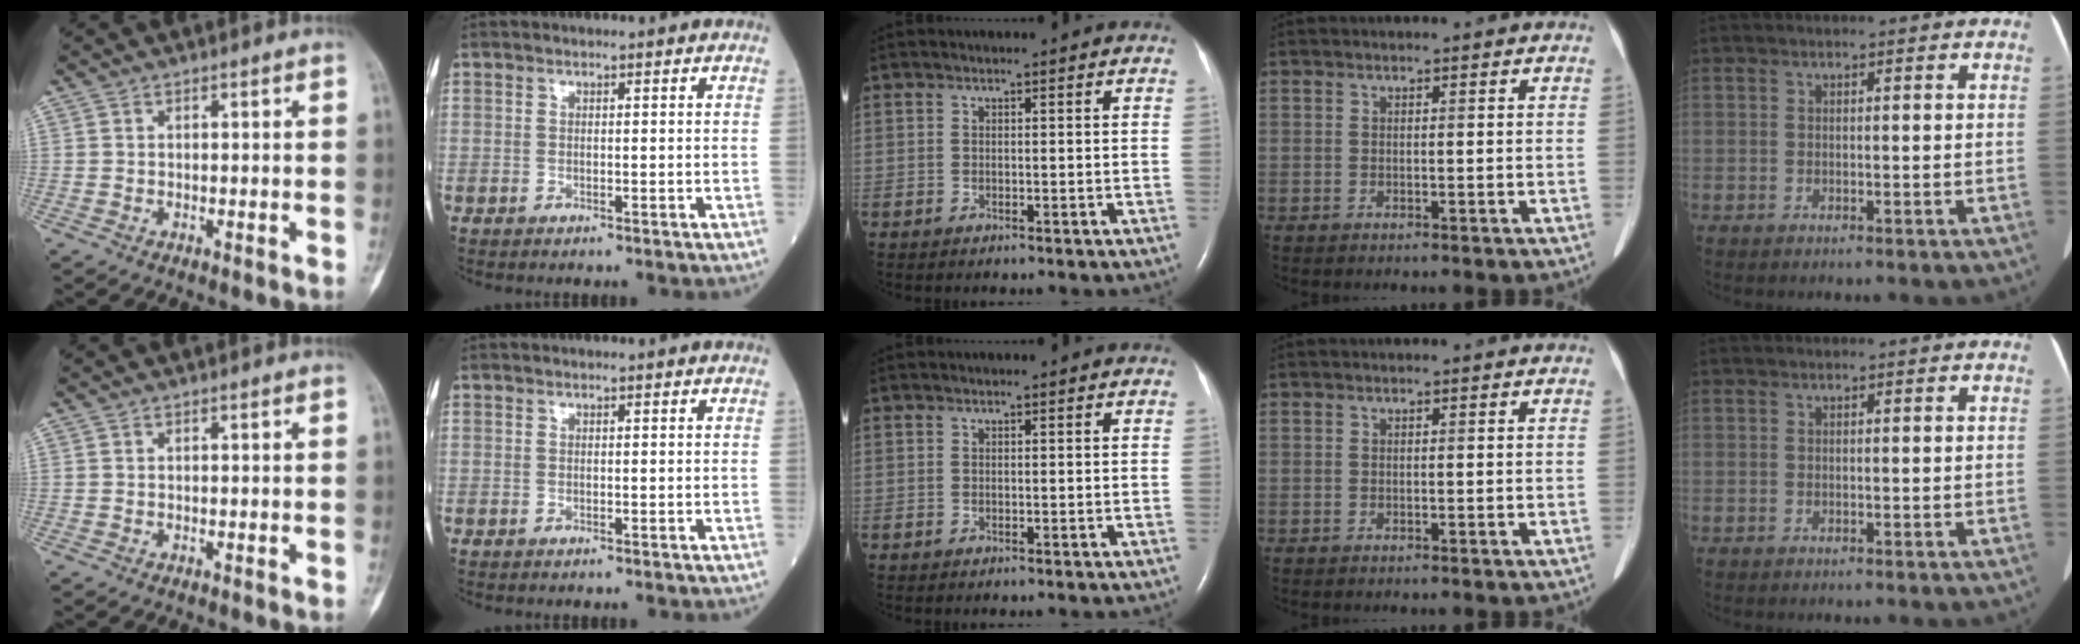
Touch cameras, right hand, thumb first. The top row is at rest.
{}